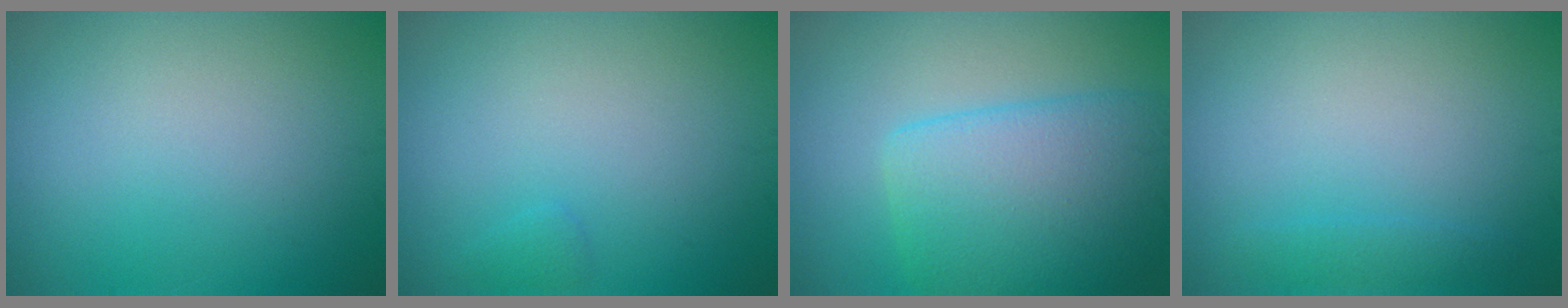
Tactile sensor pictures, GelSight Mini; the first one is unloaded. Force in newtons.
{"total": 0.6, "press": 0.6, "slide": 0.0}
{"total": 7.2, "press": 7.2, "slide": 0.2}
{"total": 1.0, "press": 1.0, "slide": 0.1}